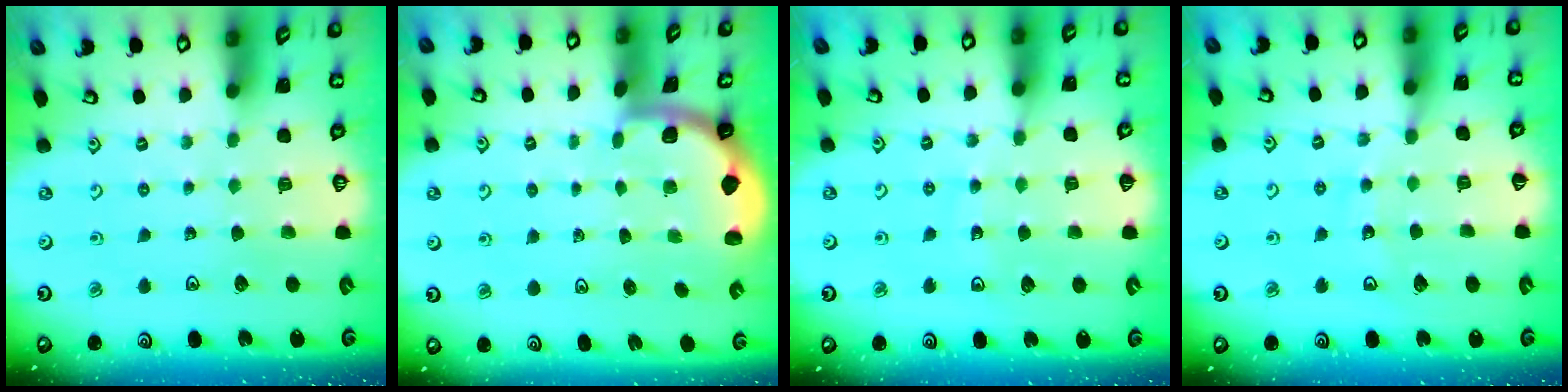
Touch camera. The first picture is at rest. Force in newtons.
{"total": 1.6, "press": 1.6, "slide": 0.1}
{"total": 7.1, "press": 6.4, "slide": 3.1}
{"total": 9.9, "press": 9.8, "slide": 1.2}